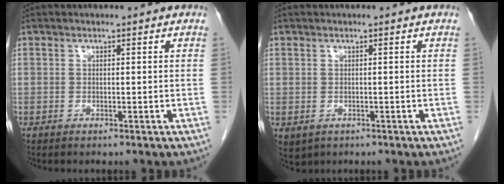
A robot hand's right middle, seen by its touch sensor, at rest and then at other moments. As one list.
[{"total": 2.5, "force": [-1.1, 2.0, 0.9], "torque": [-0.013, -0.002, -0.005]}]